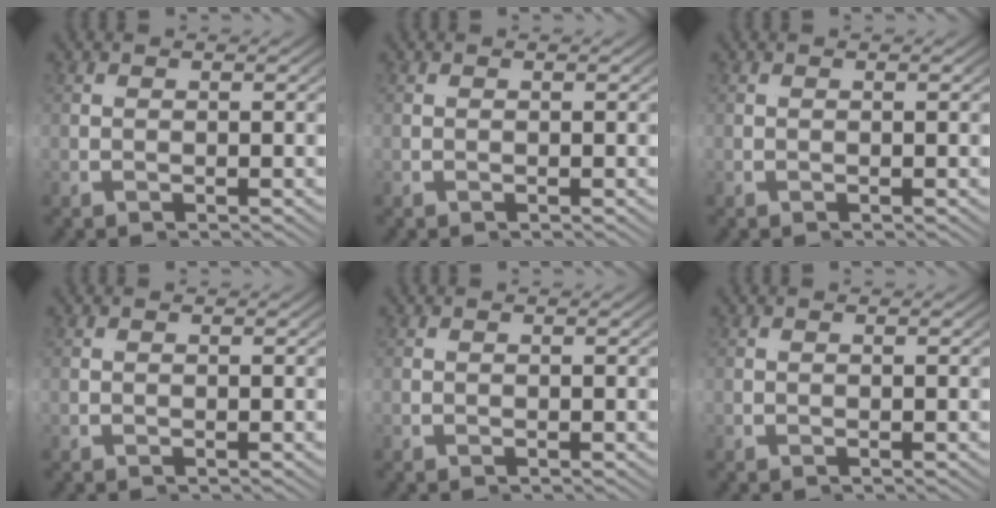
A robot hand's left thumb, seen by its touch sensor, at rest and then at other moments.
{"total": 0.0}
{"total": 0.0}
{"total": 0.0}
{"total": 0.0}
{"total": 0.0}